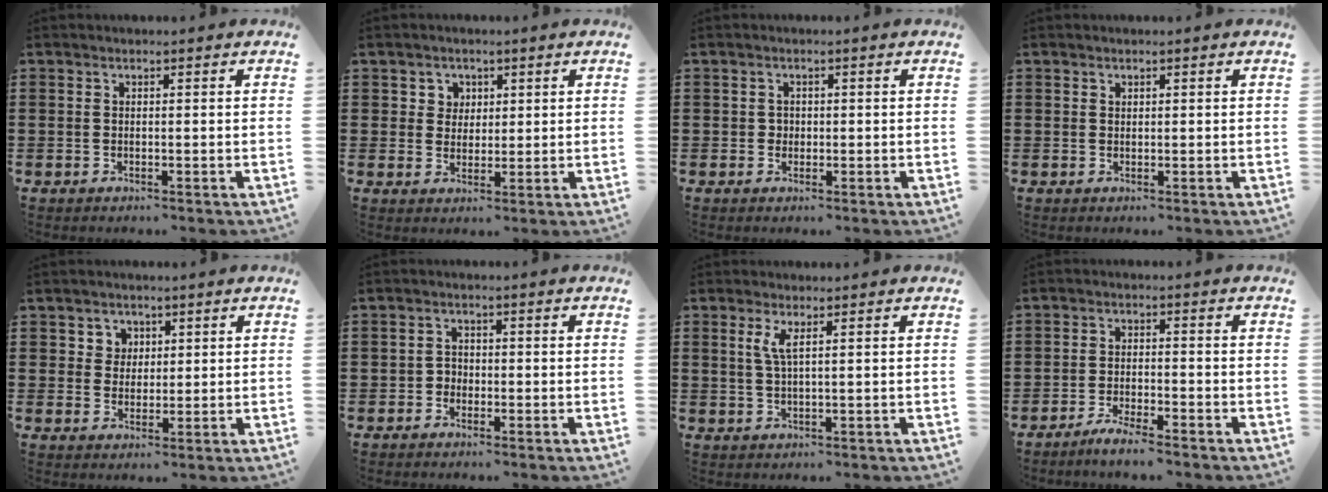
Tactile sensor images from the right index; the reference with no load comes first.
{"total": 2.9, "force": [1.3, 2.6, 0.3], "torque": [-0.019, 0.012, 0.021]}
{"total": 1.1, "force": [0.1, 1.0, 0.3], "torque": [-0.007, 0.005, 0.001]}
{"total": 0.5, "force": [0.4, 0.3, 0.0], "torque": [0.000, 0.002, 0.008]}
{"total": 3.0, "force": [1.5, 2.7, 0.2], "torque": [-0.018, 0.011, 0.027]}
{"total": 1.6, "force": [-0.9, 1.3, 0.3], "torque": [-0.011, 0.004, -0.021]}
{"total": 2.6, "force": [1.0, 0.4, 2.4], "torque": [-0.050, 0.002, 0.017]}
{"total": 2.9, "force": [-2.8, -0.2, 0.9], "torque": [-0.017, 0.004, -0.055]}